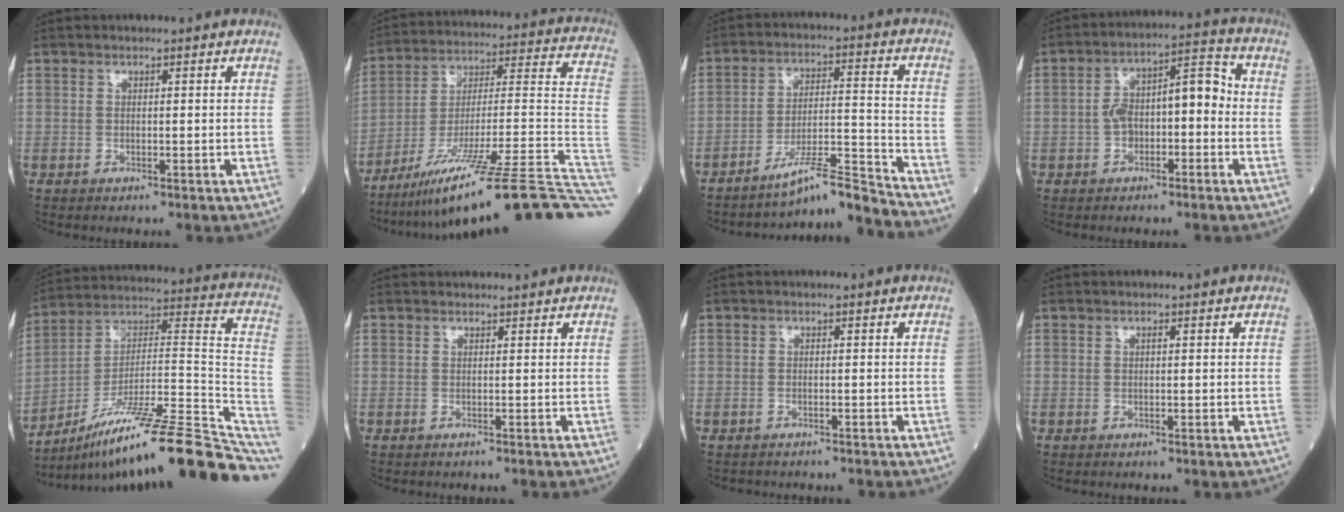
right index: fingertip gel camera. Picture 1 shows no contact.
{"total": 30.4, "force": [-21.4, -0.1, 21.6], "torque": [-0.218, -0.014, -0.333]}
{"total": 10.2, "force": [-9.5, -2.2, 2.9], "torque": [-0.038, 0.021, -0.163]}
{"total": 8.4, "force": [-1.0, 3.8, 7.4], "torque": [-0.129, 0.050, -0.018]}
{"total": 26.7, "force": [-19.8, 2.1, 17.8], "torque": [-0.179, 0.033, -0.315]}
{"total": 1.8, "force": [1.5, 0.4, 1.0], "torque": [-0.031, 0.021, 0.012]}
{"total": 3.0, "force": [-2.7, 1.2, 0.4], "torque": [-0.008, -0.001, -0.038]}
{"total": 0.0}